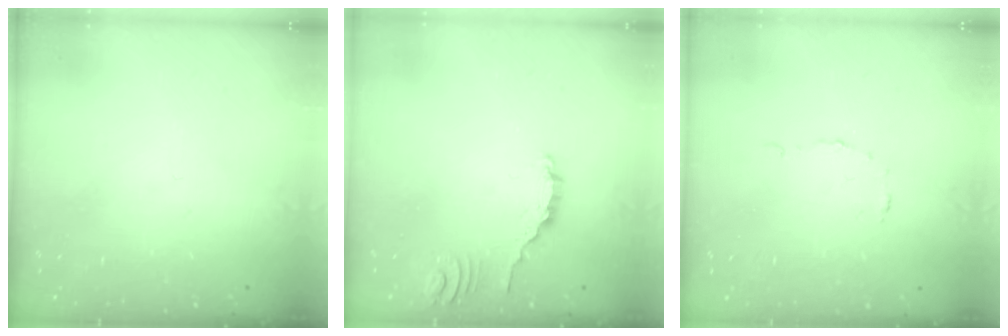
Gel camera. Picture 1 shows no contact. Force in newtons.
{"total": 2.8, "press": 2.8, "slide": 0.2}
{"total": 4.2, "press": 4.1, "slide": 0.3}